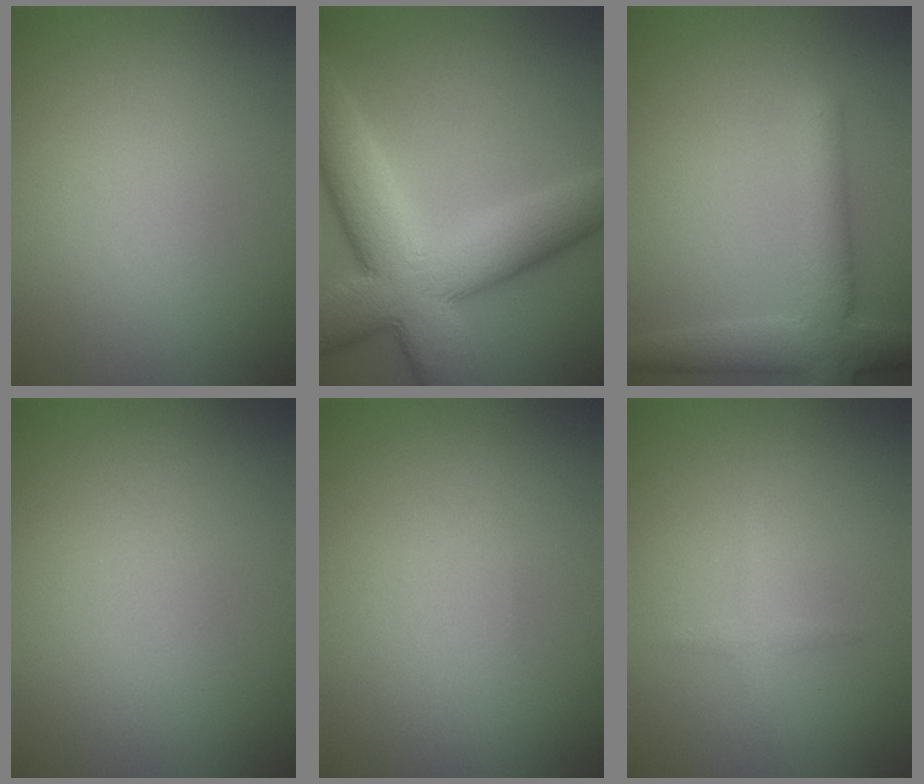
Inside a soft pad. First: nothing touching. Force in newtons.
{"total": 12.1, "press": 12.1, "slide": 0.6}
{"total": 5.4, "press": 5.4, "slide": 0.2}
{"total": 0.0}
{"total": 0.0}
{"total": 1.1, "press": 1.1, "slide": 0.1}